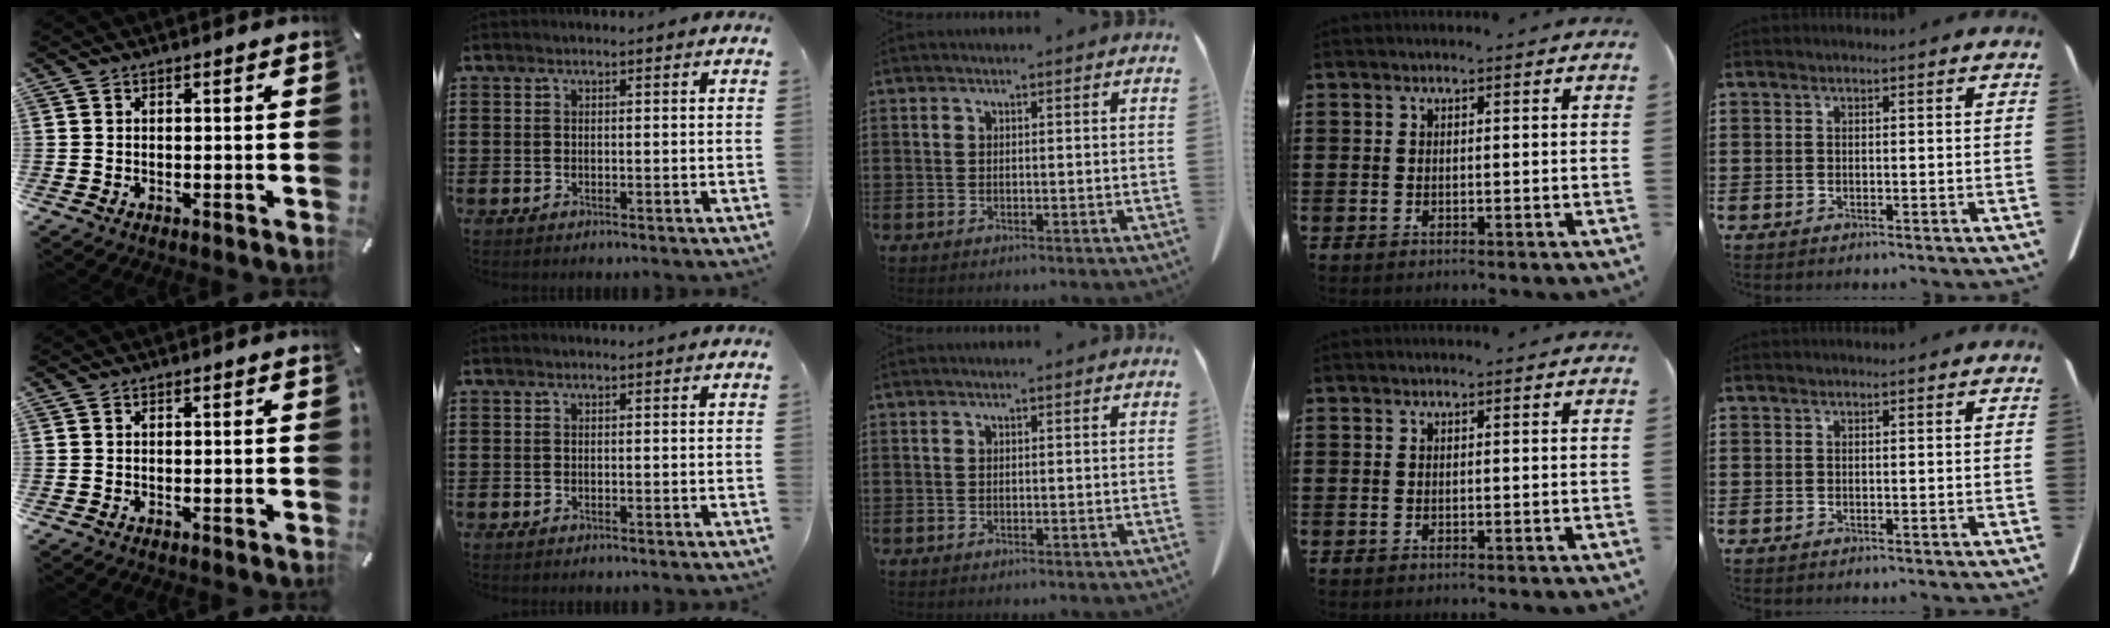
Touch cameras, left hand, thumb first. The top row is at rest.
{}